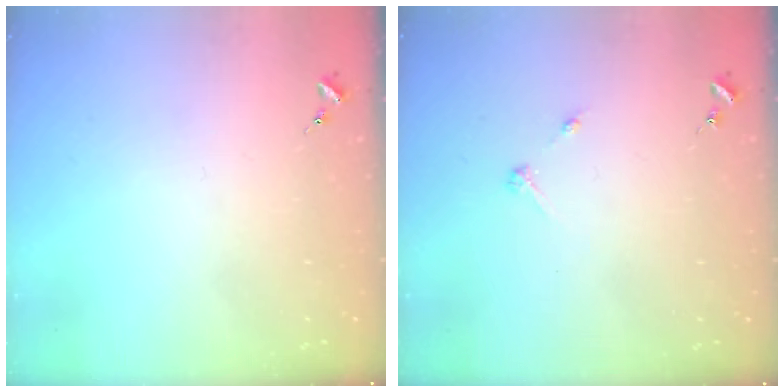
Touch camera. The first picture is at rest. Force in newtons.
{"total": 2.6, "press": 2.6, "slide": 0.3}